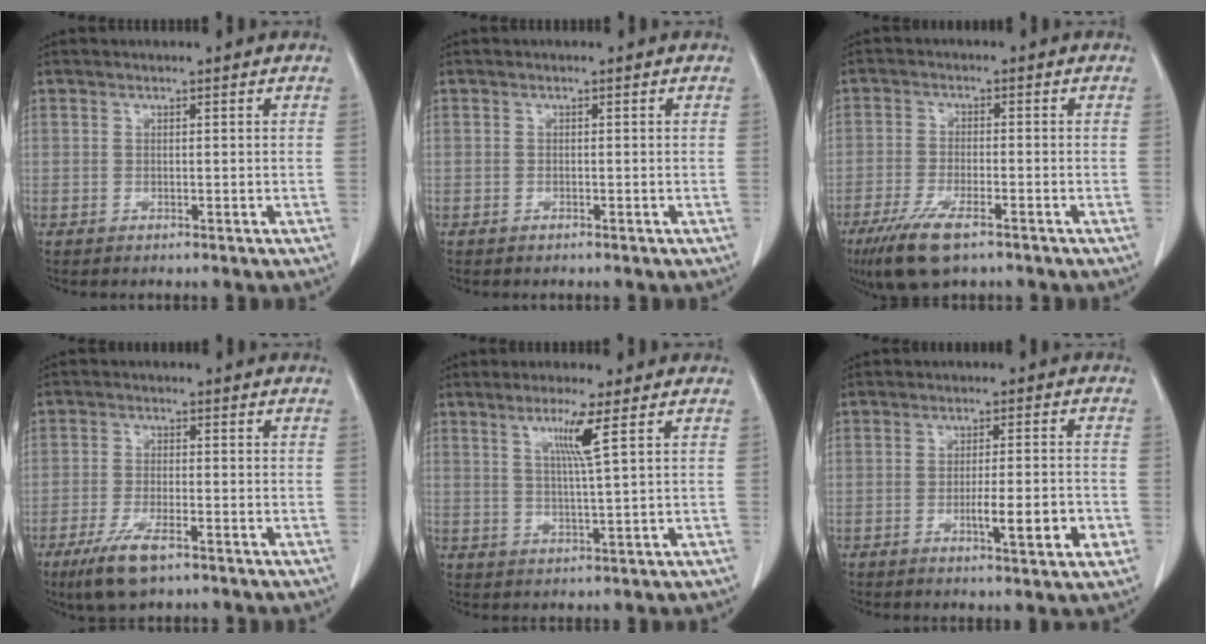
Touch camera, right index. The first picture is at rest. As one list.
[{"total": 0.0}, {"total": 8.3, "force": [-5.4, 2.0, 6.0], "torque": [-0.116, -0.018, -0.093]}, {"total": 6.9, "force": [-4.3, 1.5, 5.1], "torque": [-0.105, -0.014, -0.074]}, {"total": 5.0, "force": [2.1, -1.1, 4.4], "torque": [-0.083, -0.007, 0.041]}, {"total": 7.1, "force": [-2.3, 0.8, 6.6], "torque": [-0.099, -0.004, -0.030]}]